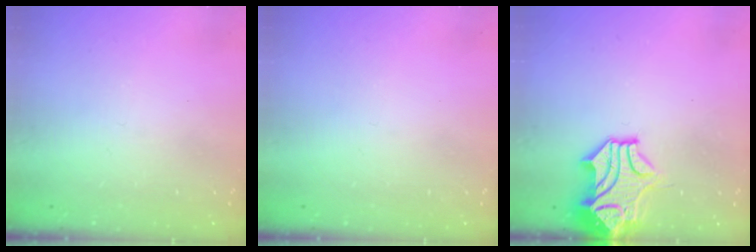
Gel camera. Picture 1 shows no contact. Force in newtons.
{"total": 0.0}
{"total": 1.5, "press": 1.2, "slide": 1.0}